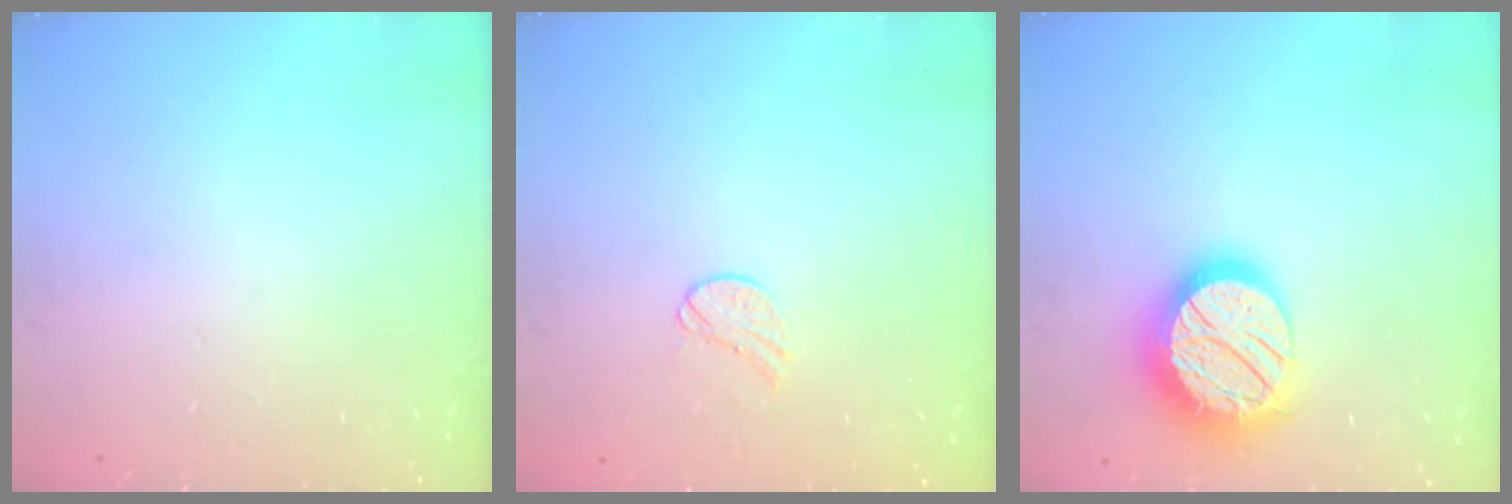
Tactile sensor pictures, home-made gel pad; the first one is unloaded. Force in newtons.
{"total": 6.2, "press": 6.1, "slide": 0.5}
{"total": 19.7, "press": 19.6, "slide": 0.9}